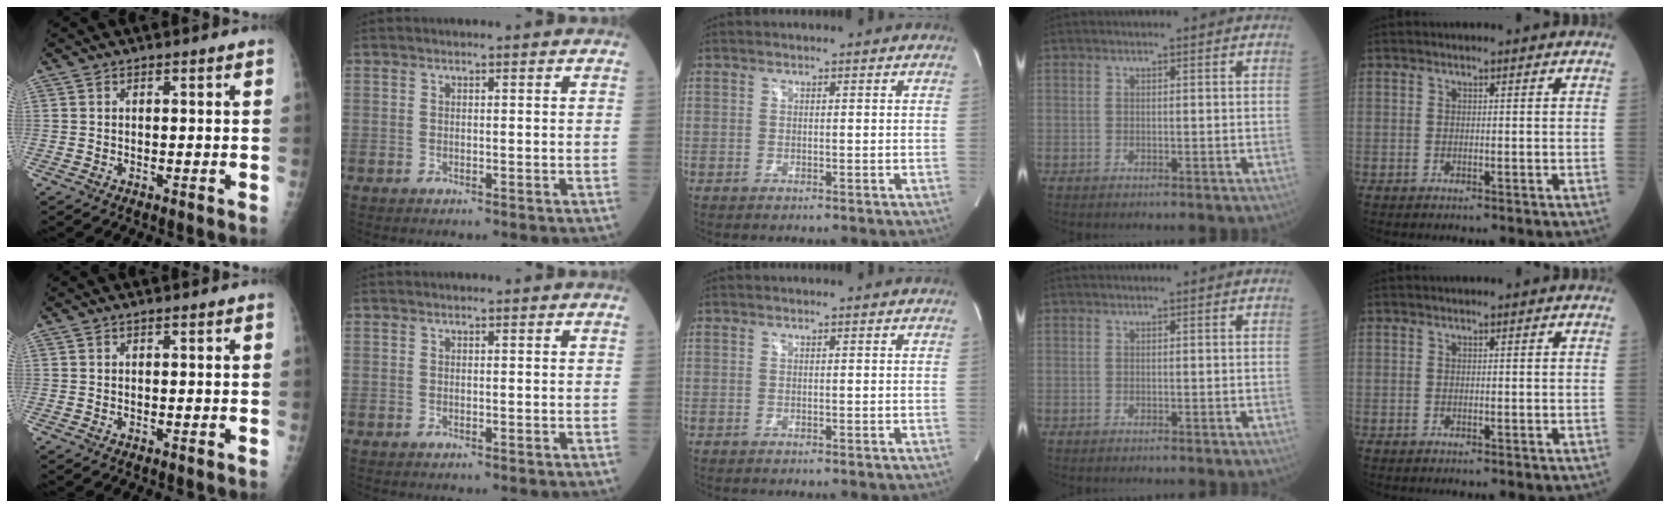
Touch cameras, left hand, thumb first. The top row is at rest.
{}